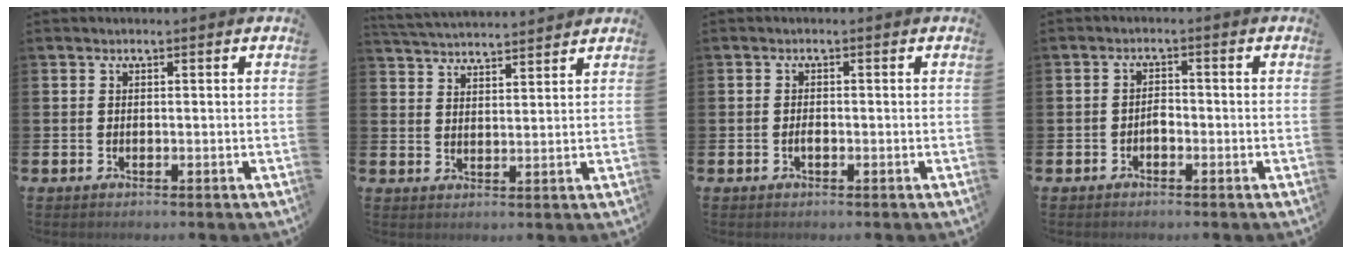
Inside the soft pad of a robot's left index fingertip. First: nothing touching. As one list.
[{"total": 4.3, "force": [4.3, 0.1, 0.0], "torque": [-0.020, -0.023, 0.079]}, {"total": 0.9, "force": [-0.3, 0.5, 0.8], "torque": [-0.013, -0.001, -0.007]}, {"total": 1.5, "force": [-0.8, 0.9, 0.9], "torque": [-0.016, 0.004, -0.017]}]